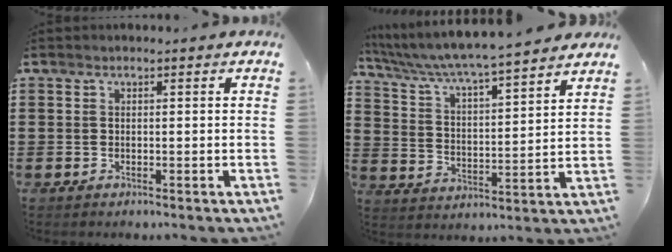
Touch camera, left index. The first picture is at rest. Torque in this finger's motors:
{"motor_torque": [2.14, 0.00, 1.05, 0.21]}